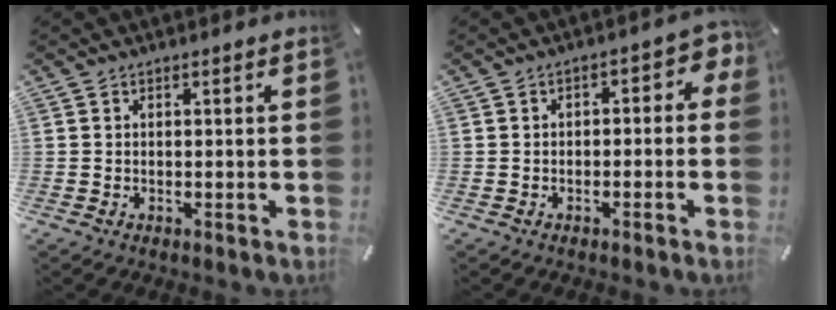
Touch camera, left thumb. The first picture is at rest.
{"total": 3.5, "force": [-1.6, 2.2, 2.1], "torque": [-0.040, 0.019, -0.033]}